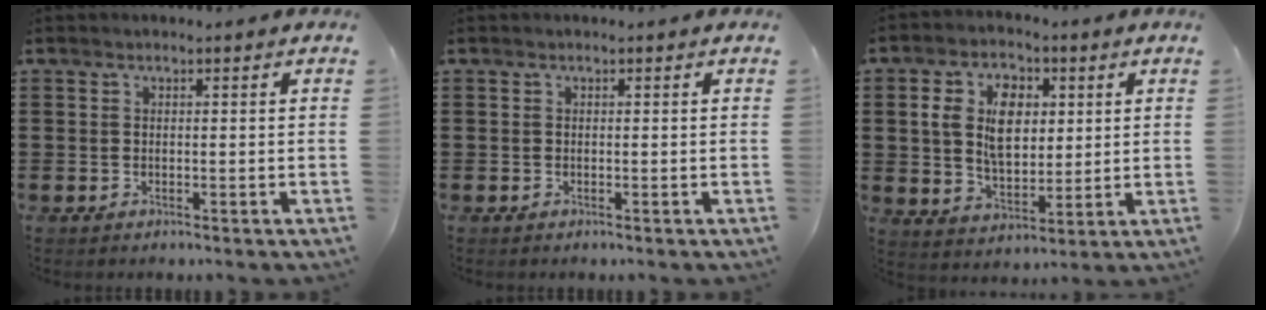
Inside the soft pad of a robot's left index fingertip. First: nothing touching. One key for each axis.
{"total": 0.0}
{"total": 8.8, "fx": 2.5, "fy": 5.4, "fz": 6.4, "tx": -0.131, "ty": 0.011, "tz": 0.040}